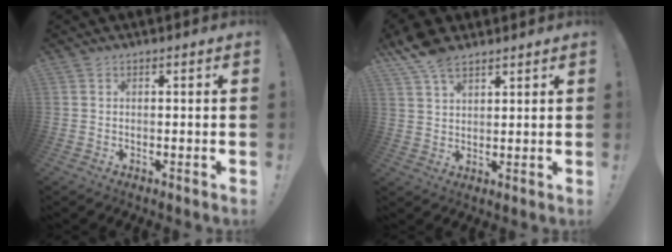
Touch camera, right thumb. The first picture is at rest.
{"total": 8.2, "force": [6.0, 3.8, 4.0], "torque": [-0.066, -0.030, 0.115]}